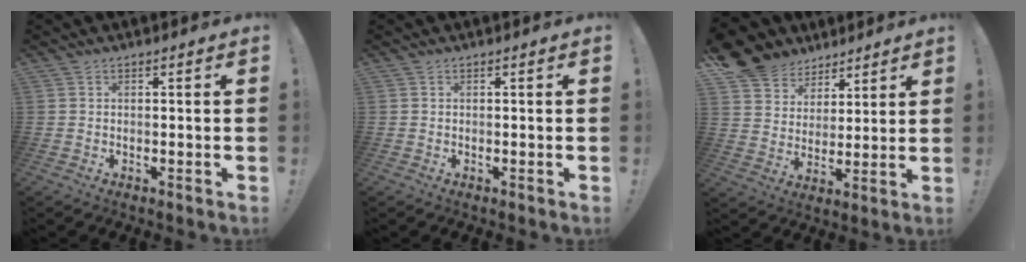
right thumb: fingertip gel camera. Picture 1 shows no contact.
{"total": 0.0}
{"total": 10.9, "force": [7.5, 7.7, 1.7], "torque": [-0.034, -0.055, 0.152]}